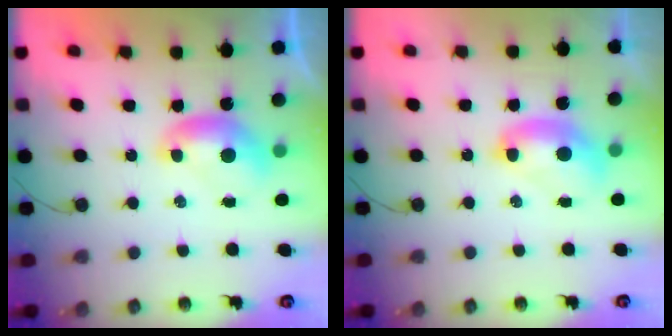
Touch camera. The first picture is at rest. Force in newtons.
{"total": 2.5, "press": 2.5, "slide": 0.1}